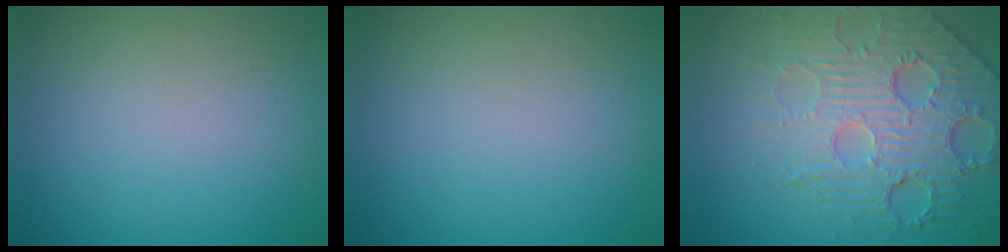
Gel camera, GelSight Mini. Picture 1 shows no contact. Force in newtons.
{"total": 0.0}
{"total": 7.6, "press": 5.6, "slide": 5.2}